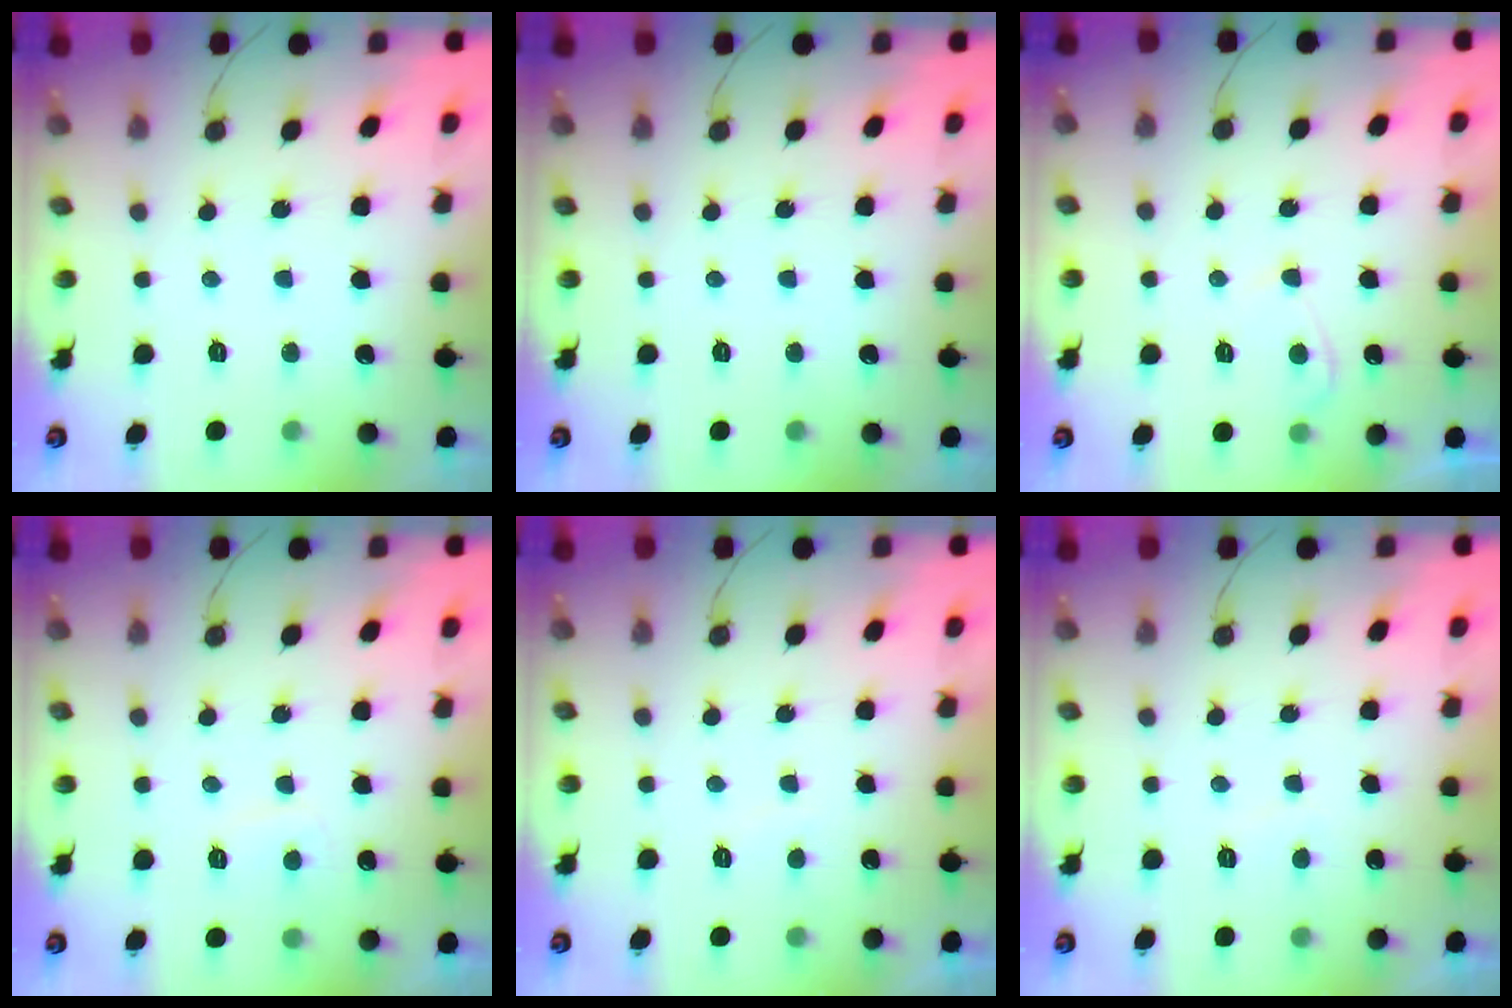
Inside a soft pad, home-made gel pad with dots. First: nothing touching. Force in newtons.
{"total": 0.0}
{"total": 3.1, "press": 3.1, "slide": 0.5}
{"total": 2.9, "press": 2.8, "slide": 0.6}
{"total": 1.3, "press": 1.1, "slide": 0.6}
{"total": 0.5, "press": 0.1, "slide": 0.5}